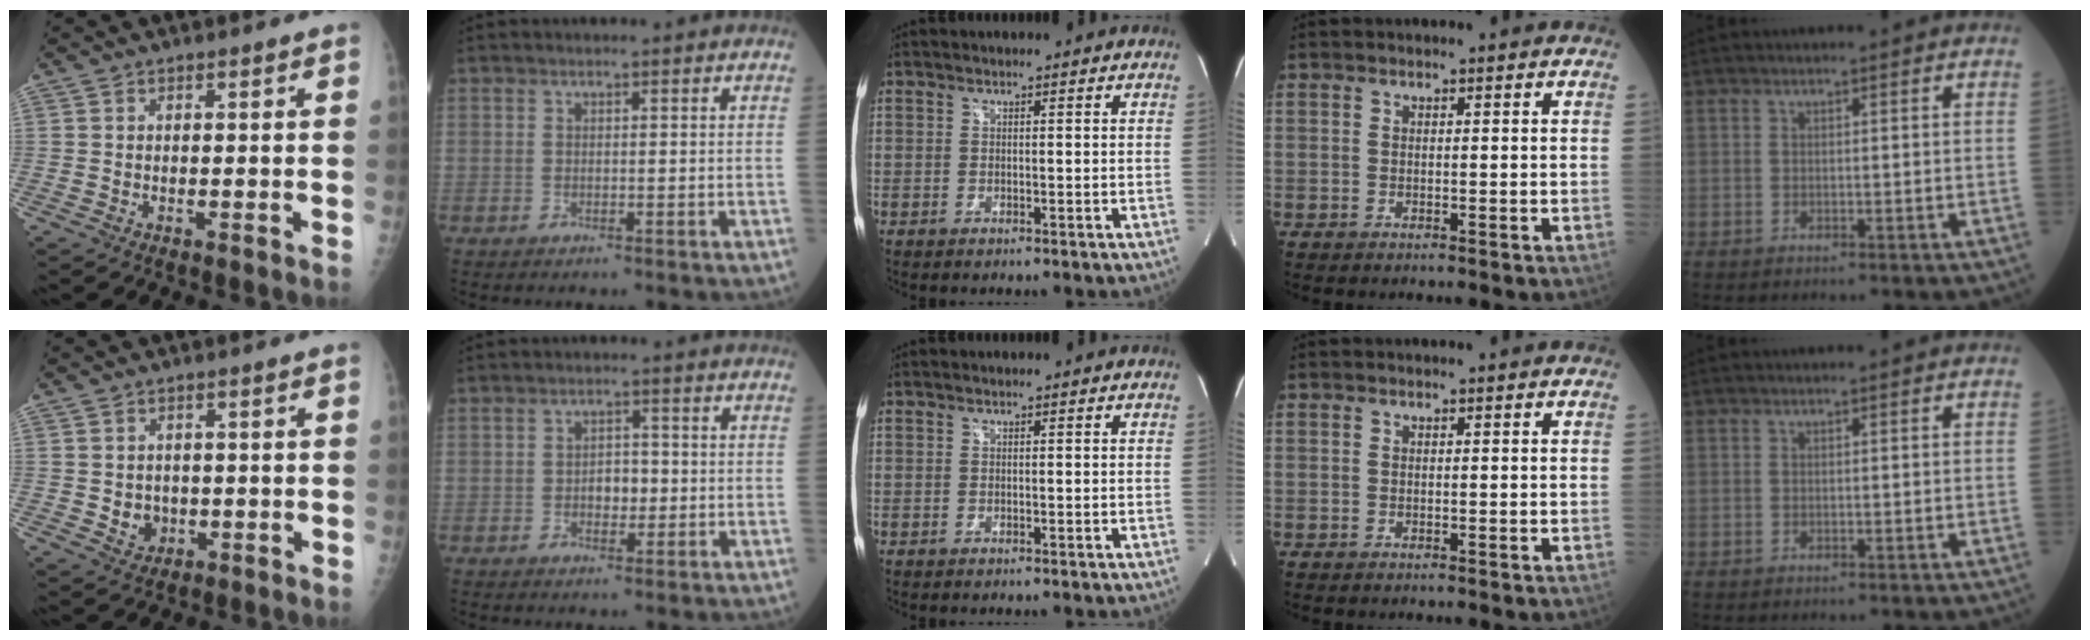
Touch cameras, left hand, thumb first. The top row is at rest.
{"thumb": {"total": 3.5, "force": [-0.3, 3.1, 1.5], "torque": [-0.008, 0.000, 0.006]}, "index": {"total": 3.1, "force": [-0.9, 1.8, 2.3], "torque": [-0.034, 0.002, -0.012]}}